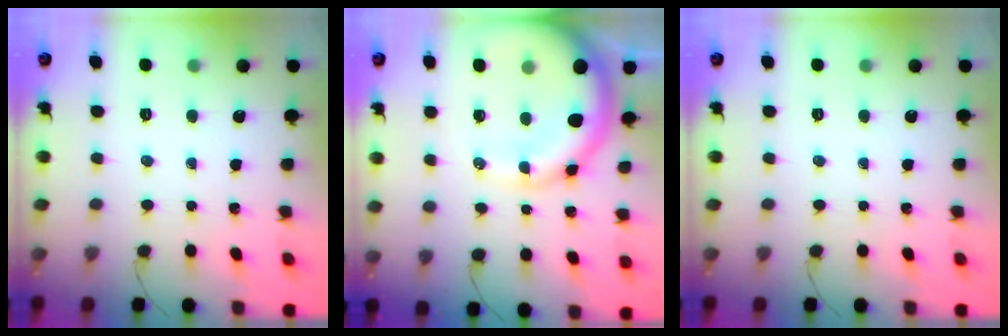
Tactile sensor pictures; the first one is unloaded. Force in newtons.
{"total": 15.5, "press": 15.2, "slide": 3.2}
{"total": 0.0}